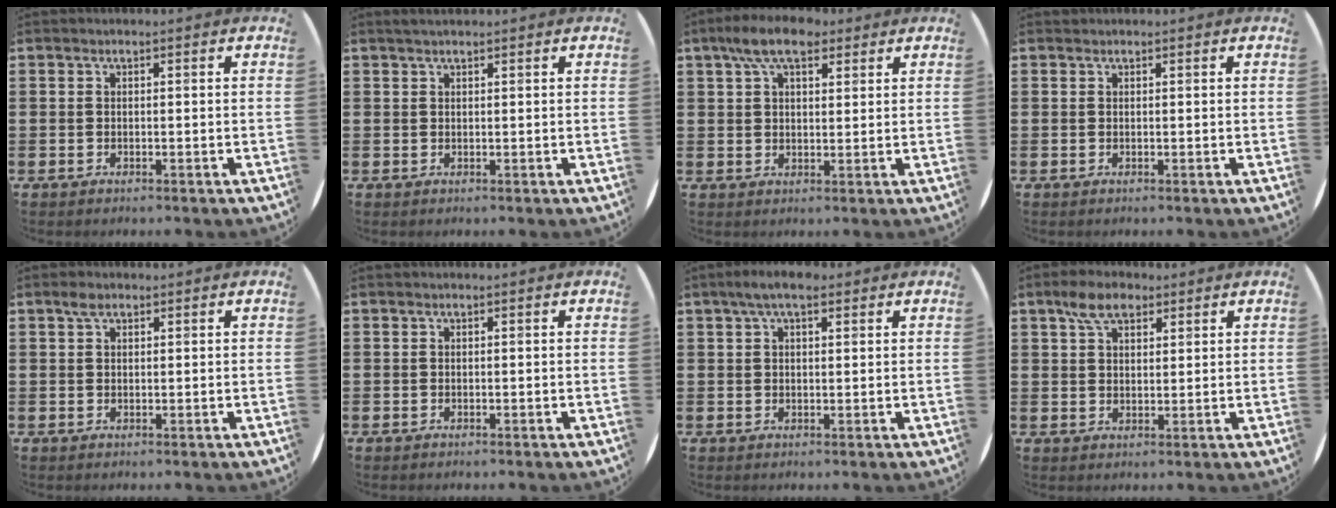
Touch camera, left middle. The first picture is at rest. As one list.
[{"total": 0.8, "force": [0.7, 0.0, 0.3], "torque": [-0.007, 0.000, 0.014]}, {"total": 6.7, "force": [4.5, 3.2, 3.7], "torque": [-0.069, 0.005, 0.081]}, {"total": 0.0}, {"total": 1.6, "force": [1.0, 0.8, 0.8], "torque": [-0.010, 0.003, 0.017]}, {"total": 0.0}, {"total": 4.0, "force": [2.8, 1.4, 2.4], "torque": [-0.045, 0.006, 0.048]}, {"total": 5.3, "force": [3.6, 2.8, 2.7], "torque": [-0.046, 0.005, 0.063]}]